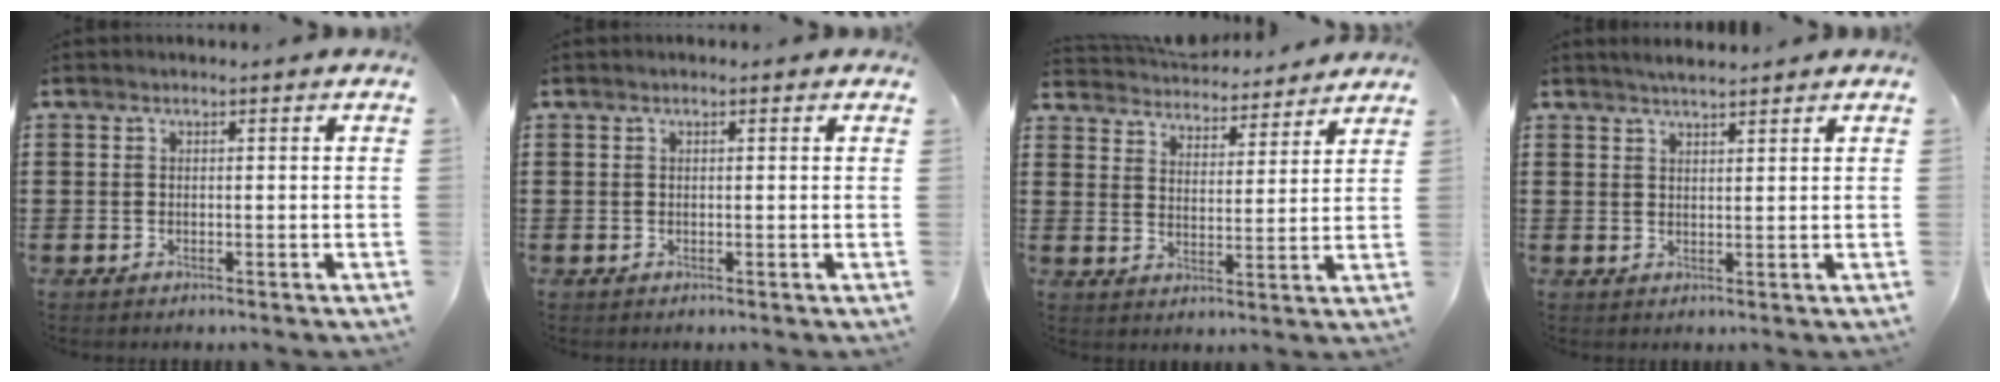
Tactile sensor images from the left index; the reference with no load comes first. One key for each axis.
{"total": 0.5, "fx": 0.2, "fy": 0.2, "fz": 0.5, "tx": -0.009, "ty": 0.003, "tz": 0.004}
{"total": 4.3, "fx": 4.3, "fy": 0.4, "fz": -0.1, "tx": -0.024, "ty": -0.032, "tz": 0.071}
{"total": 2.3, "fx": 2.2, "fy": 0.0, "fz": 0.7, "tx": -0.017, "ty": 0.002, "tz": 0.041}